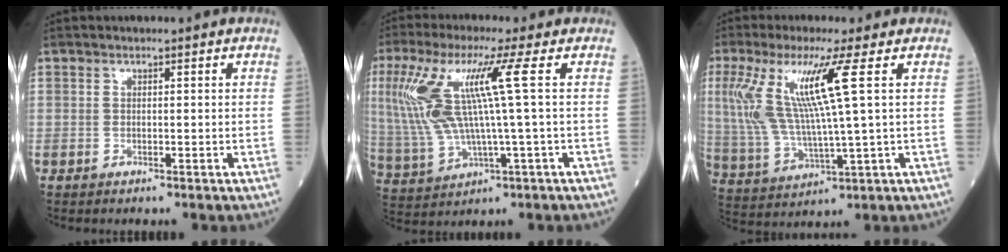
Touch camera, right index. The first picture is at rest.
{"total": 12.5, "force": [2.7, -0.3, 12.2], "torque": [-0.286, 0.015, 0.060]}
{"total": 12.1, "force": [3.7, -0.8, 11.5], "torque": [-0.260, 0.000, 0.076]}